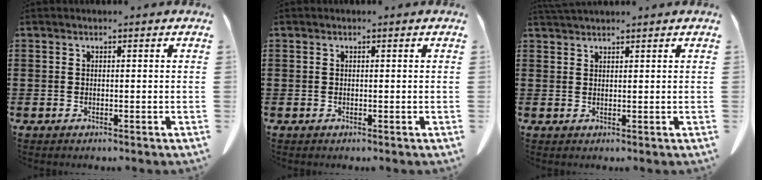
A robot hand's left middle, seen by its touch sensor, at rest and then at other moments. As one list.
[{"total": 0.0}, {"total": 1.7, "force": [1.6, 0.1, 0.3], "torque": [-0.009, 0.000, 0.032]}]